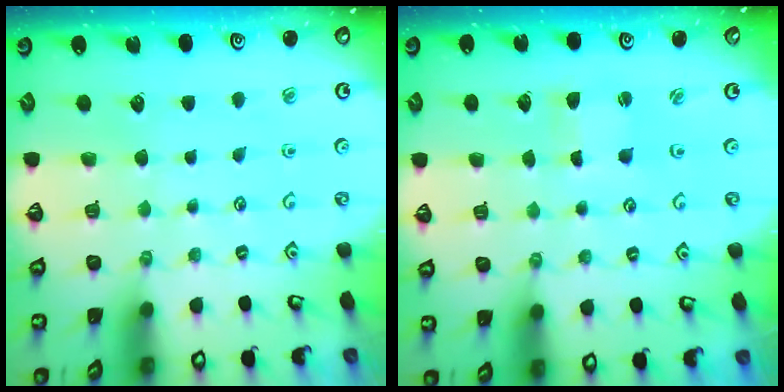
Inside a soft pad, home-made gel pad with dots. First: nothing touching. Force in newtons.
{"total": 1.5, "press": 1.5, "slide": 0.3}